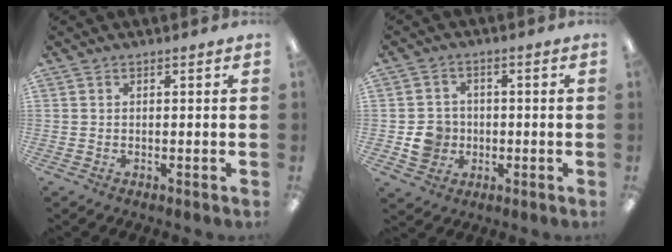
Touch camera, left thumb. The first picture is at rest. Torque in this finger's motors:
{"motor_torque": [0.21, 1.52, 0.22, -0.06, 0.06]}